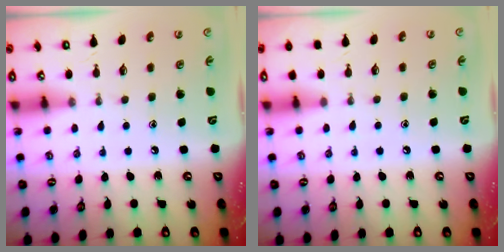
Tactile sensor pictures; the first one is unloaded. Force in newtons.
{"total": 3.9, "press": 3.9, "slide": 0.5}